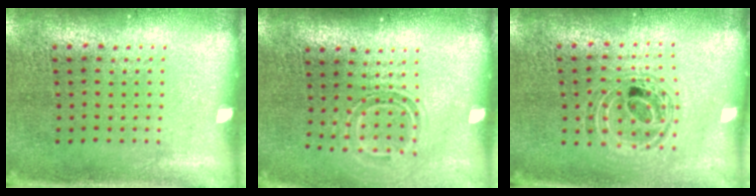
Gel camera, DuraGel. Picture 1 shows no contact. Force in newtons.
{"total": 1.6, "press": 1.1, "slide": 1.2}
{"total": 0.8, "press": 0.8, "slide": 0.2}